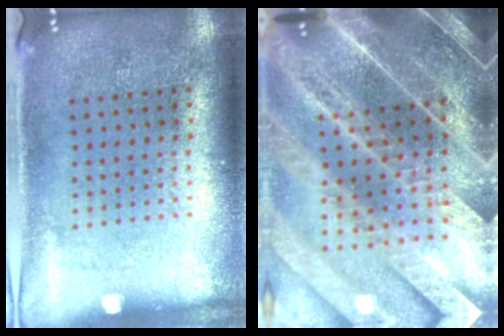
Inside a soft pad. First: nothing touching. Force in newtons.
{"total": 4.9, "press": 4.4, "slide": 2.3}